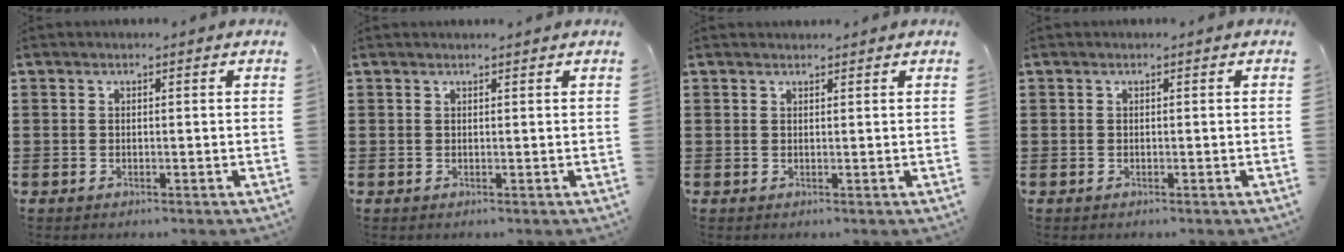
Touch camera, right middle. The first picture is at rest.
{"total": 0.5, "force": [0.5, 0.0, 0.1], "torque": [-0.003, 0.000, 0.010]}
{"total": 0.8, "force": [0.8, 0.2, 0.0], "torque": [0.006, -0.004, 0.013]}
{"total": 0.0}